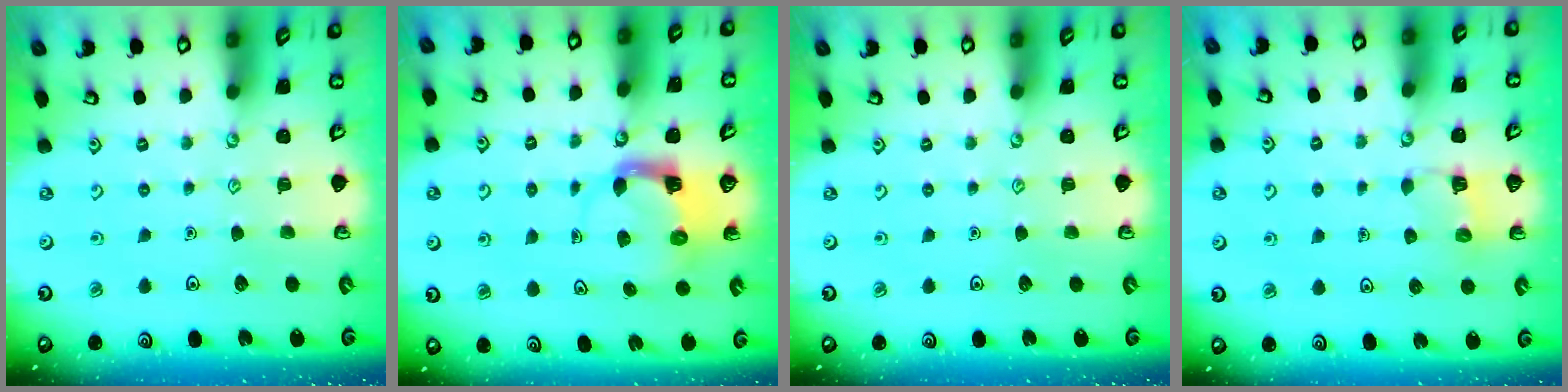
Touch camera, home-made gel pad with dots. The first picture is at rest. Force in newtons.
{"total": 3.9, "press": 3.8, "slide": 0.6}
{"total": 0.0}
{"total": 3.8, "press": 3.8, "slide": 0.3}